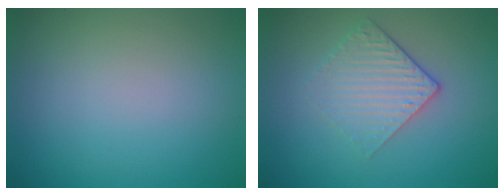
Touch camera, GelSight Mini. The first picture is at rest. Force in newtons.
{"total": 3.2, "press": 2.6, "slide": 1.8}